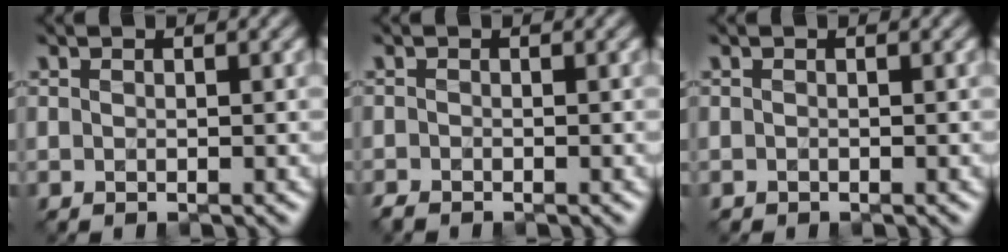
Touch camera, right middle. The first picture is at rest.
{"total": 0.8, "force": [-0.8, 0.1, 0.0], "torque": [0.000, -0.006, -0.018]}
{"total": 0.0}